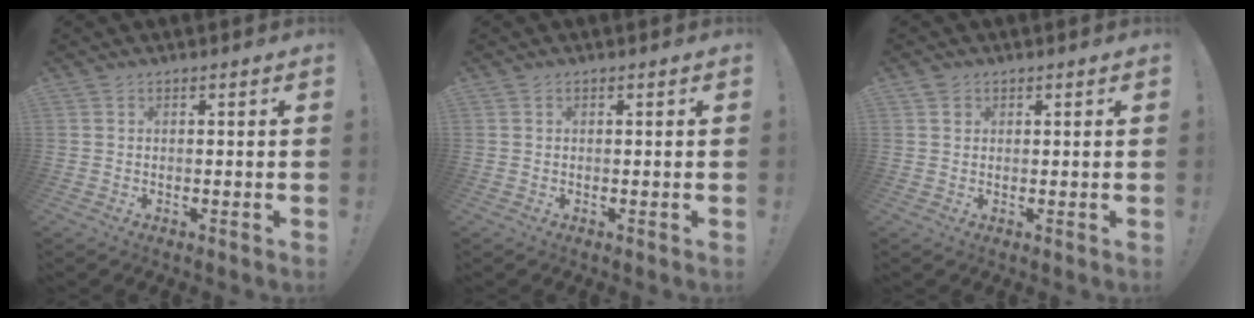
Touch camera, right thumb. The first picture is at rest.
{"total": 0.0}
{"total": 1.6, "force": [0.8, 1.3, 0.4], "torque": [0.001, -0.002, 0.013]}